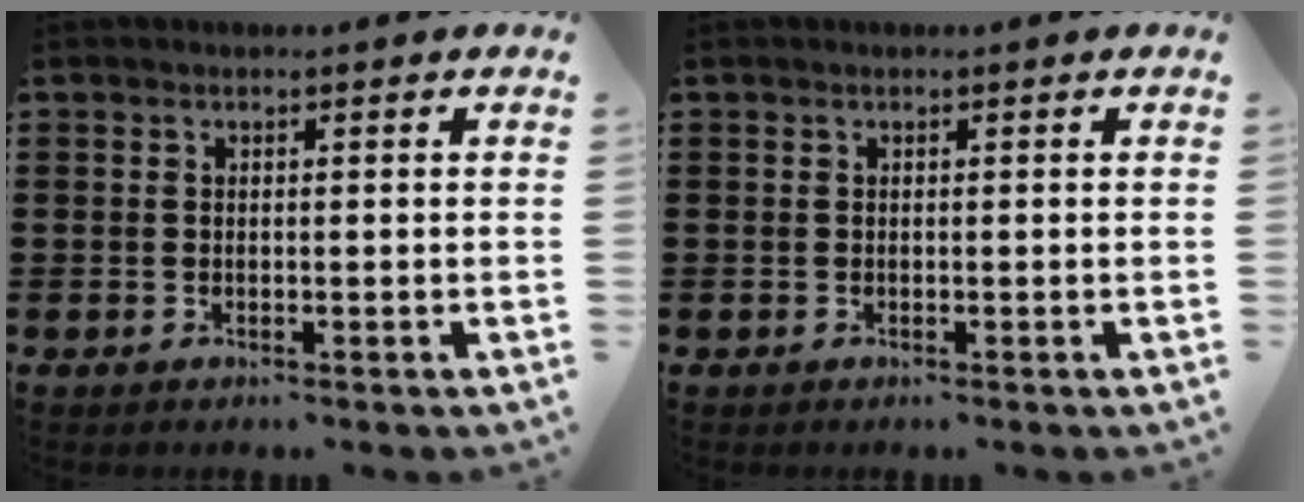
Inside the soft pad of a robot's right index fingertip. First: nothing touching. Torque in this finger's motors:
{"motor_torque": [-0.04, 0.04, 0.00, 0.00]}